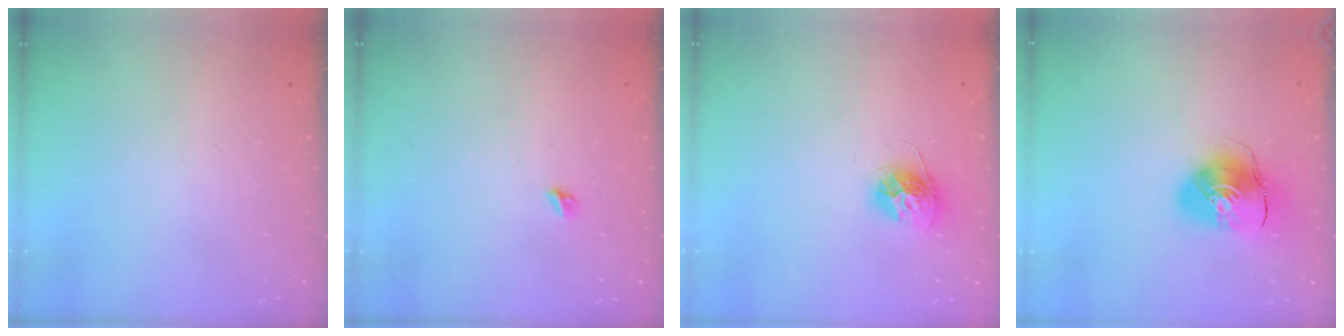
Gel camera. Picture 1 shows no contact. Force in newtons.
{"total": 3.9, "press": 3.8, "slide": 0.5}
{"total": 11.3, "press": 11.2, "slide": 0.8}
{"total": 11.3, "press": 11.2, "slide": 1.4}